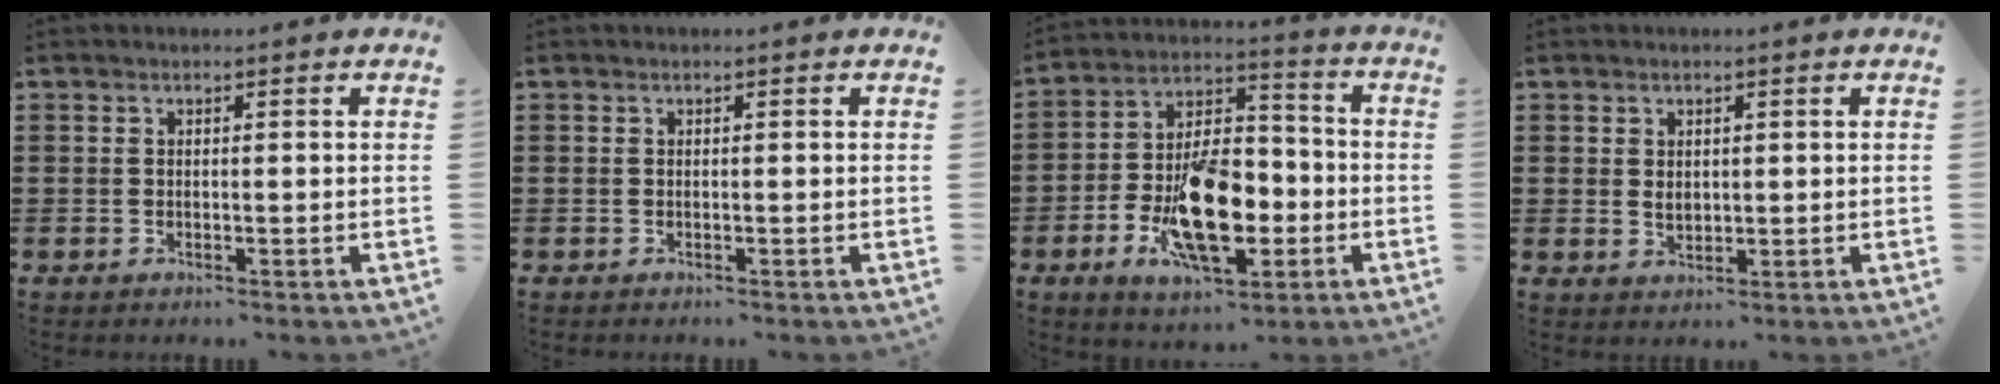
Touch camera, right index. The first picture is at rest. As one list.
[{"total": 0.0}, {"total": 14.6, "force": [-4.7, 7.0, 11.9], "torque": [-0.215, -0.001, -0.081]}, {"total": 1.7, "force": [0.4, 1.1, 1.2], "torque": [-0.025, 0.005, 0.006]}]